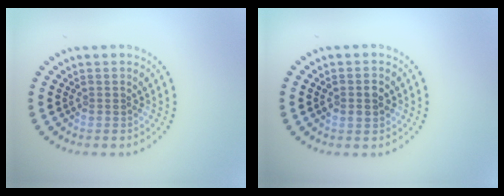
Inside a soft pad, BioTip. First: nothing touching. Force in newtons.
{"total": 1.8, "press": 1.8, "slide": 0.1}